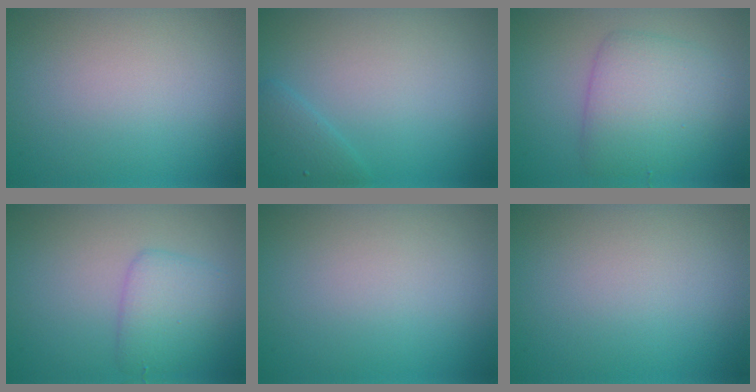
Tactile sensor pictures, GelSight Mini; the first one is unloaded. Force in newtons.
{"total": 1.6, "press": 1.6, "slide": 0.1}
{"total": 4.8, "press": 4.8, "slide": 0.1}
{"total": 3.0, "press": 3.0, "slide": 0.2}
{"total": 0.0}
{"total": 0.0}